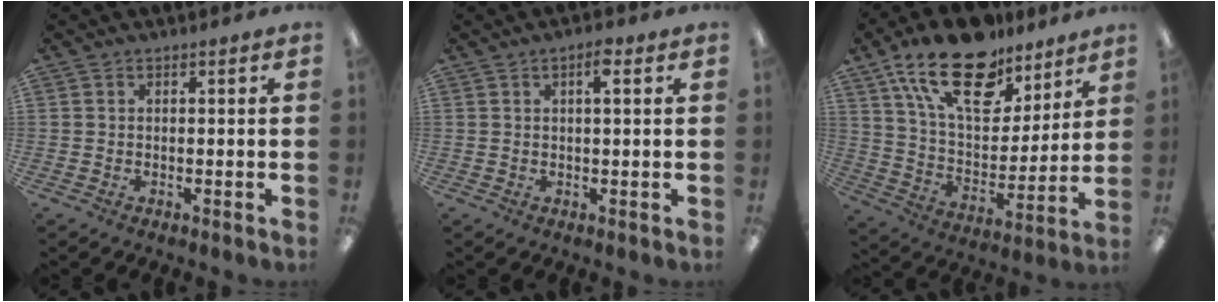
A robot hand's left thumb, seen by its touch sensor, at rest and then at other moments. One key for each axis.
{"total": 3.2, "fx": 1.5, "fy": 0.8, "fz": 2.7, "tx": -0.042, "ty": 0.001, "tz": 0.020}
{"total": 22.1, "fx": 14.5, "fy": 11.0, "fz": 12.6, "tx": -0.217, "ty": -0.074, "tz": 0.258}